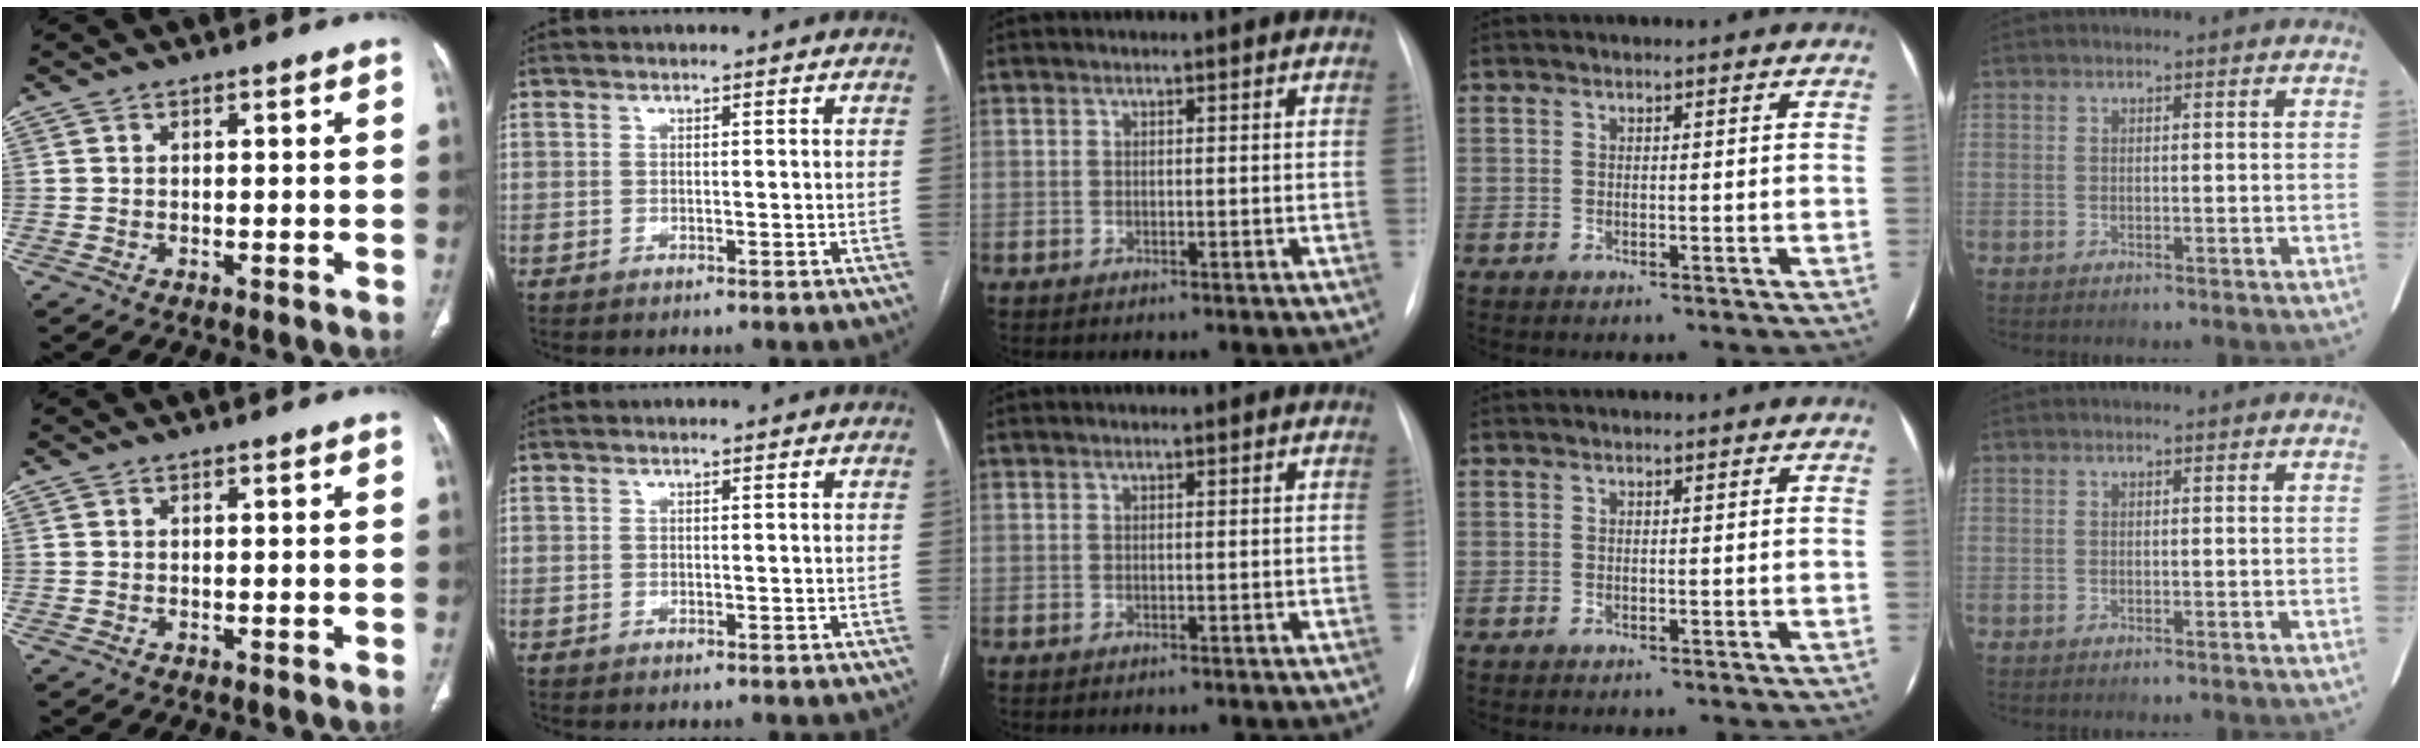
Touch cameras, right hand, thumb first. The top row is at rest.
{}